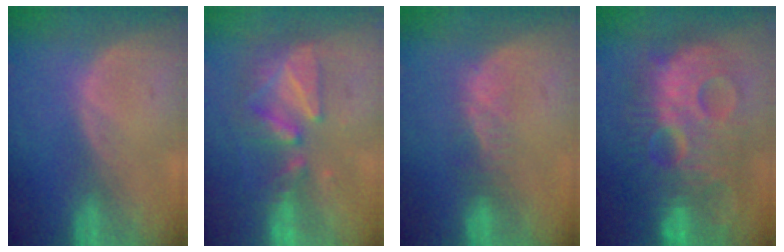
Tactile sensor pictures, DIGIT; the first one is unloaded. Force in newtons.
{"total": 8.9, "press": 7.8, "slide": 4.2}
{"total": 2.8, "press": 2.3, "slide": 1.7}
{"total": 13.4, "press": 13.4, "slide": 1.0}